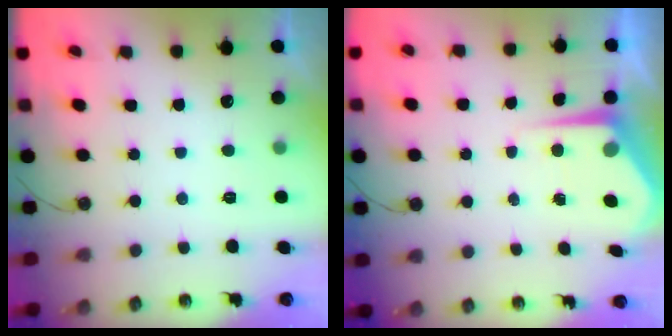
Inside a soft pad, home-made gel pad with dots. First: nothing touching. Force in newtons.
{"total": 6.7, "press": 6.7, "slide": 0.2}